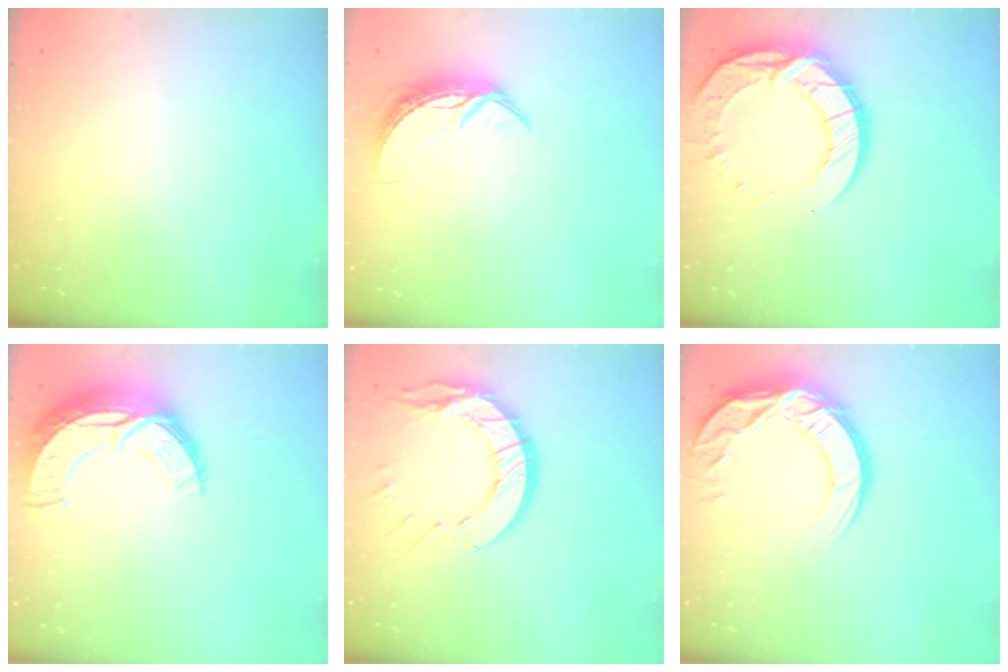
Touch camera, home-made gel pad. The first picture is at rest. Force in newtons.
{"total": 7.5, "press": 7.5, "slide": 0.4}
{"total": 14.6, "press": 14.6, "slide": 1.2}
{"total": 12.8, "press": 12.7, "slide": 1.0}
{"total": 14.5, "press": 14.4, "slide": 1.2}
{"total": 14.6, "press": 14.6, "slide": 1.1}